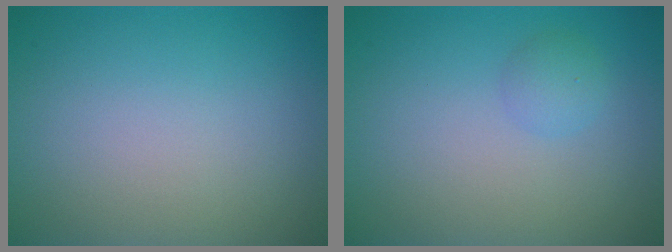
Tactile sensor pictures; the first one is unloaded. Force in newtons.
{"total": 1.4, "press": 1.3, "slide": 0.2}